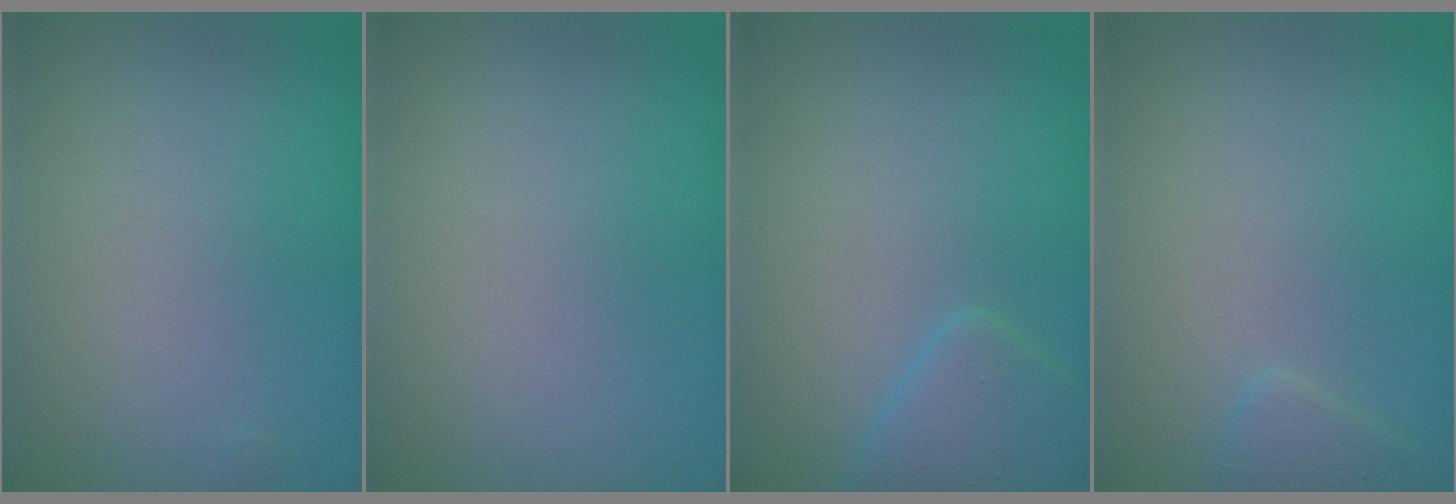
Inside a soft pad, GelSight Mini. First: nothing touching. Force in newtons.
{"total": 0.0}
{"total": 2.6, "press": 2.6, "slide": 0.1}
{"total": 1.1, "press": 1.1, "slide": 0.1}